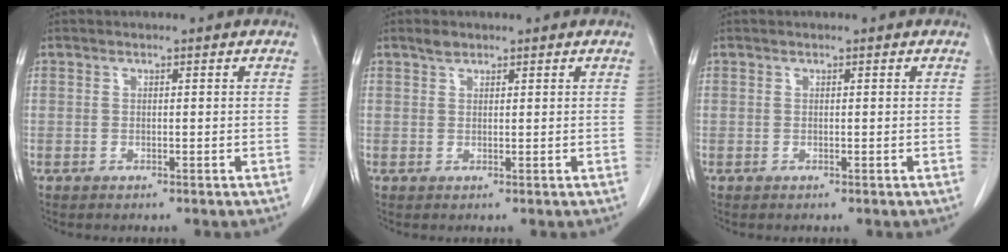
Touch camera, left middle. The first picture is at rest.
{"total": 1.3, "force": [1.1, 0.6, 0.4], "torque": [-0.011, 0.001, 0.020]}
{"total": 0.0}